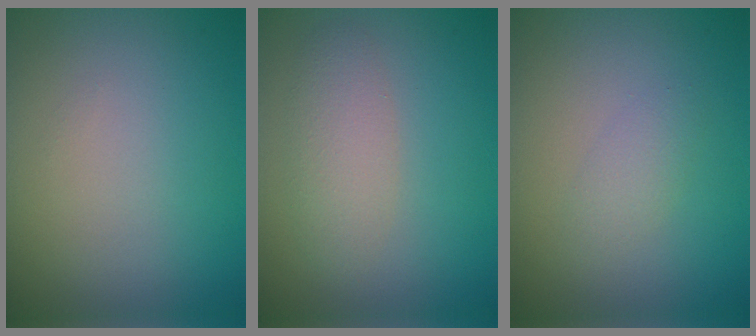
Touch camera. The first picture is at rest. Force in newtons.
{"total": 2.6, "press": 2.6, "slide": 0.2}
{"total": 1.4, "press": 1.3, "slide": 0.1}